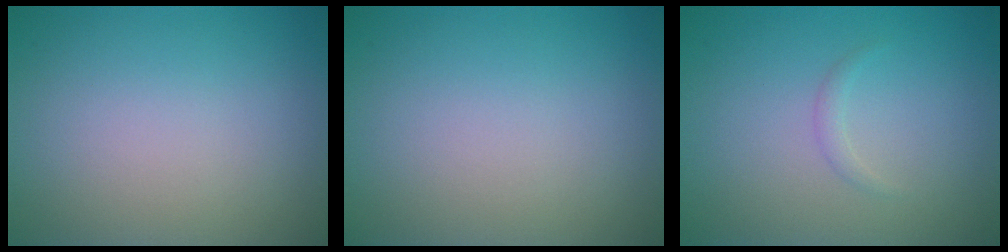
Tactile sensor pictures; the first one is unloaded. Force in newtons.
{"total": 0.0}
{"total": 0.8, "press": 0.8, "slide": 0.0}